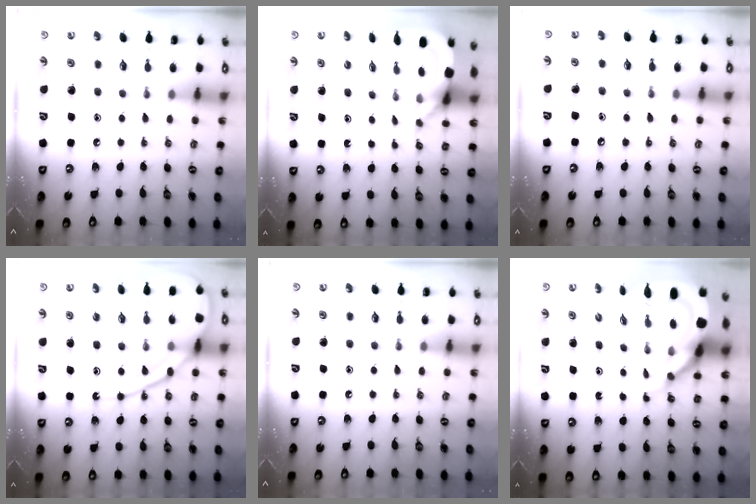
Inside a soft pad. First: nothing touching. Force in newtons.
{"total": 3.5, "press": 3.5, "slide": 0.2}
{"total": 4.7, "press": 4.7, "slide": 0.6}
{"total": 13.8, "press": 13.7, "slide": 1.3}
{"total": 0.0}
{"total": 9.1, "press": 9.0, "slide": 0.9}